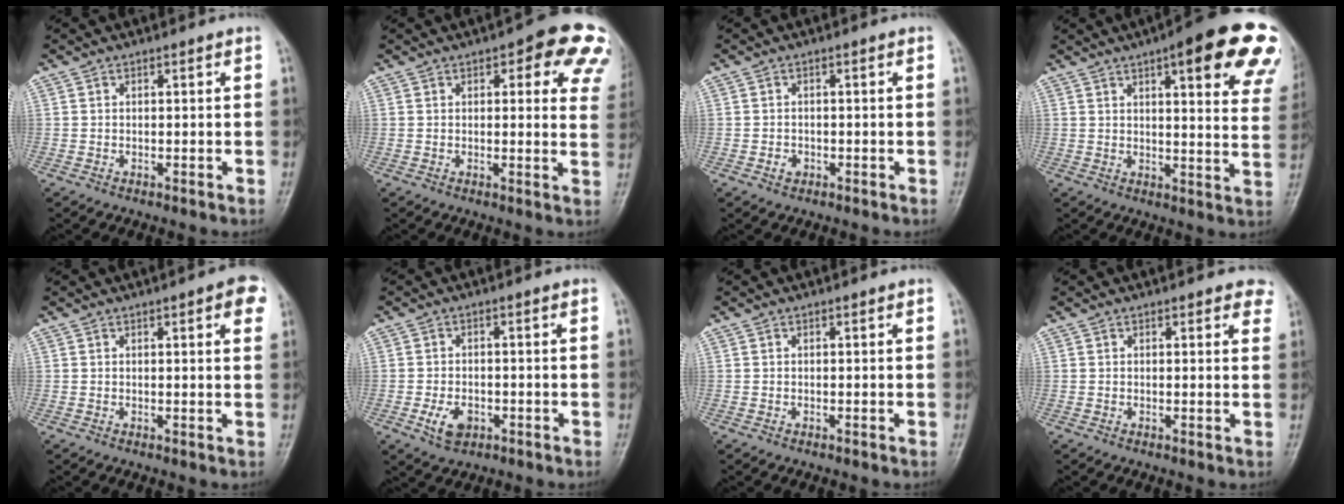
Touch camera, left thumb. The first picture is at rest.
{"total": 12.8, "force": [6.3, 5.1, 9.8], "torque": [-0.066, -0.018, 0.057]}
{"total": 1.5, "force": [-0.7, 1.2, 0.6], "torque": [-0.006, 0.004, -0.010]}
{"total": 21.2, "force": [11.2, 5.5, 17.2], "torque": [-0.189, -0.027, 0.126]}
{"total": 4.9, "force": [2.2, 1.3, 4.2], "torque": [-0.038, -0.001, 0.019]}
{"total": 4.5, "force": [-1.8, 2.9, 2.9], "torque": [-0.051, 0.003, -0.027]}
{"total": 0.0}
{"total": 3.2, "force": [2.3, 1.4, 1.6], "torque": [0.008, -0.005, 0.017]}